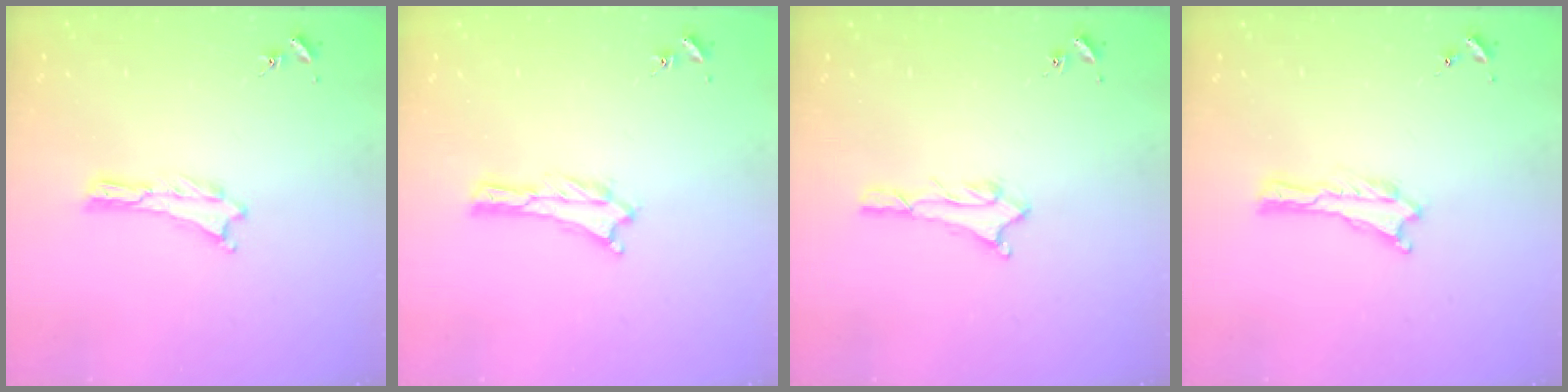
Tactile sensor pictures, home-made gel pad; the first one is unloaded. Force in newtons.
{"total": 0.0}
{"total": 2.0, "press": 2.0, "slide": 0.2}
{"total": 0.0}